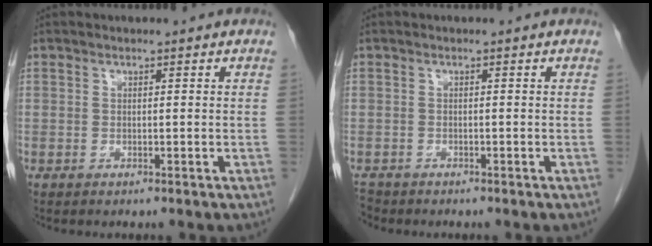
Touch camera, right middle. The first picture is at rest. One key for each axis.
{"total": 1.9, "fx": -1.8, "fy": 0.7, "fz": 0.0, "tx": -0.006, "ty": -0.005, "tz": -0.031}